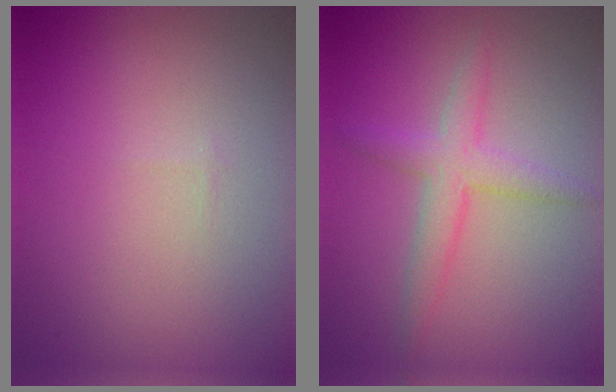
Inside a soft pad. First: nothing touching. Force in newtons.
{"total": 2.9, "press": 2.9, "slide": 0.0}